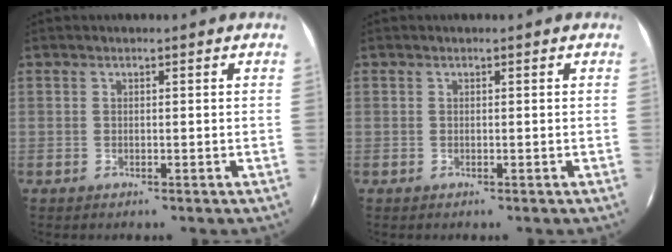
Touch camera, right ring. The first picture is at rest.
{"total": 0.0}